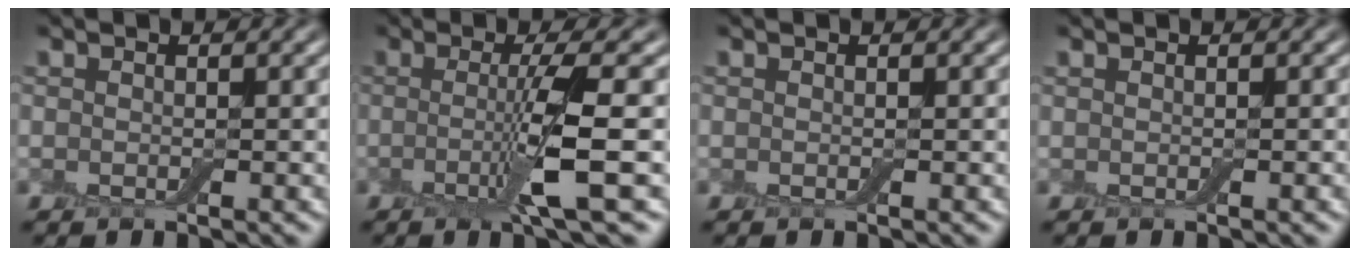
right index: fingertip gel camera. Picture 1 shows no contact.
{"total": 4.7, "force": [-0.7, 0.3, 4.7], "torque": [-0.084, -0.002, -0.022]}
{"total": 0.0}
{"total": 0.8, "force": [0.0, 0.1, 0.7], "torque": [-0.009, 0.001, 0.000]}